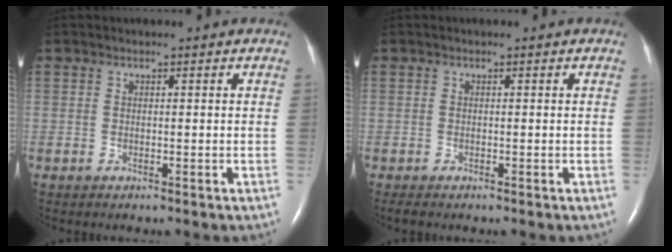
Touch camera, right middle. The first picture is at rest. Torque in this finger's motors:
{"motor_torque": [0.24, -0.13, 0.04, 0.00]}